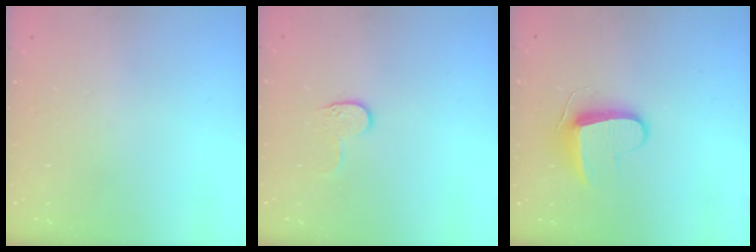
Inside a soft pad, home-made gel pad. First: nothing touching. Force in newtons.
{"total": 5.8, "press": 5.8, "slide": 0.6}
{"total": 9.2, "press": 9.2, "slide": 0.7}